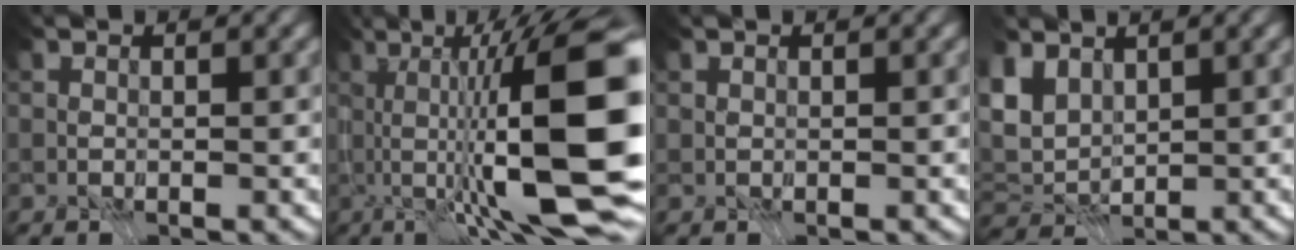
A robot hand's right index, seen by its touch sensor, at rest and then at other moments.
{"total": 11.9, "force": [-2.6, -0.9, 11.6], "torque": [-0.148, -0.001, -0.030]}
{"total": 0.5, "force": [0.4, 0.3, 0.2], "torque": [-0.012, 0.001, 0.013]}
{"total": 1.3, "force": [0.5, 0.1, 1.1], "torque": [-0.048, -0.008, 0.035]}